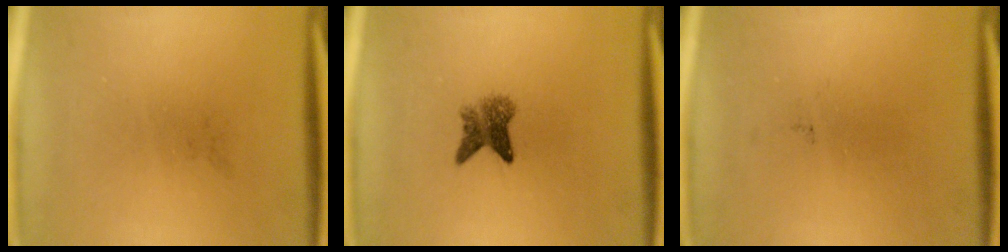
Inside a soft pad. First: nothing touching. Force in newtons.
{"total": 3.5}
{"total": 0.0}